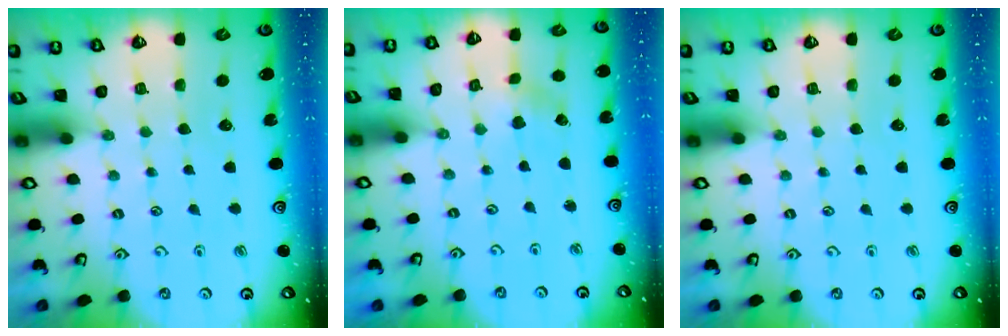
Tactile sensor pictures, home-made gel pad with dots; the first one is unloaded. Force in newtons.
{"total": 1.2, "press": 1.2, "slide": 0.1}
{"total": 0.0}